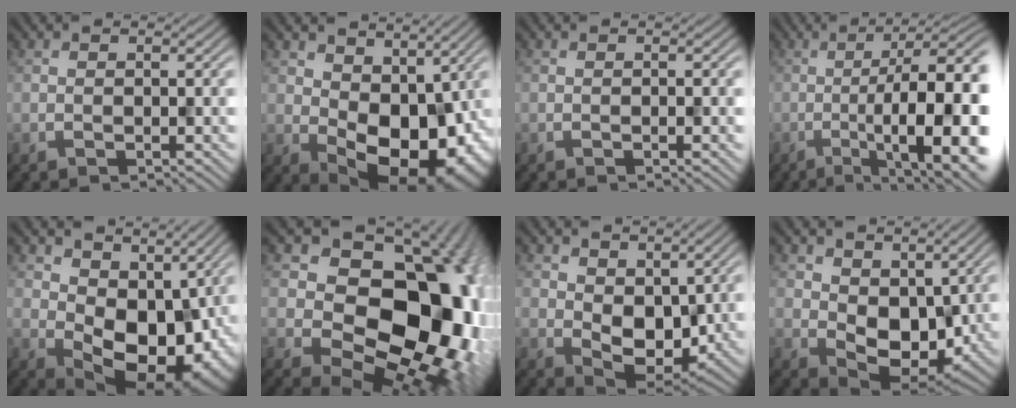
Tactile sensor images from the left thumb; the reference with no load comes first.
{"total": 11.6, "force": [0.8, 7.8, 8.6], "torque": [-0.125, -0.033, 0.037]}
{"total": 1.0, "force": [-0.2, -0.2, 0.9], "torque": [-0.013, 0.000, -0.007]}
{"total": 14.6, "force": [-3.0, 3.8, 13.8], "torque": [-0.174, -0.003, -0.041]}
{"total": 12.0, "force": [2.1, 8.3, 8.4], "torque": [-0.122, -0.035, 0.055]}
{"total": 18.5, "force": [0.6, 14.3, 11.8], "torque": [-0.124, -0.026, 0.021]}
{"total": 5.9, "force": [2.1, 4.0, 3.8], "torque": [-0.079, -0.016, 0.036]}
{"total": 7.2, "force": [2.2, 5.0, 4.8], "torque": [-0.094, -0.018, 0.037]}